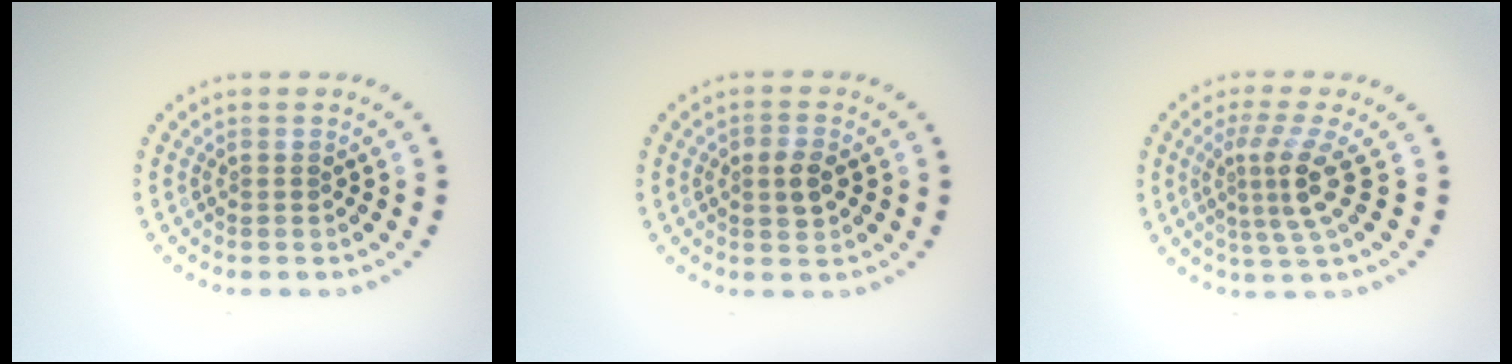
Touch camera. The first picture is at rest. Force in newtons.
{"total": 2.0, "press": 2.0, "slide": 0.1}
{"total": 3.7, "press": 2.5, "slide": 2.8}